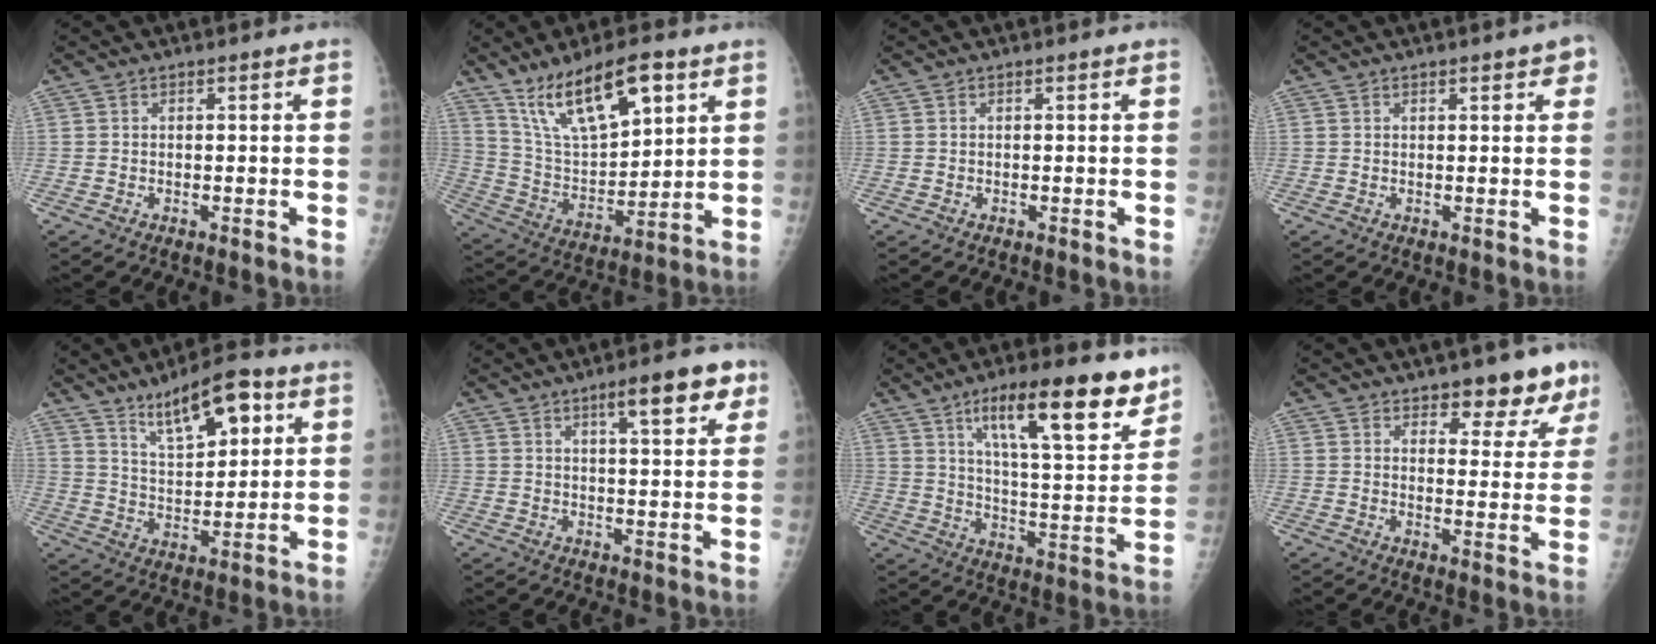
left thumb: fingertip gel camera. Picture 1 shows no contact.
{"total": 16.6, "force": [9.8, 6.4, 11.8], "torque": [-0.175, -0.042, 0.191]}
{"total": 0.0}
{"total": 3.1, "force": [1.6, 1.0, 2.4], "torque": [-0.017, -0.002, 0.016]}
{"total": 13.0, "force": [6.9, 5.1, 9.7], "torque": [-0.130, -0.029, 0.119]}
{"total": 9.1, "force": [5.1, 2.4, 7.2], "torque": [-0.082, -0.017, 0.068]}
{"total": 19.6, "force": [12.1, 5.1, 14.5], "torque": [-0.185, -0.057, 0.195]}
{"total": 9.6, "force": [7.0, 4.0, 5.2], "torque": [-0.025, -0.043, 0.089]}